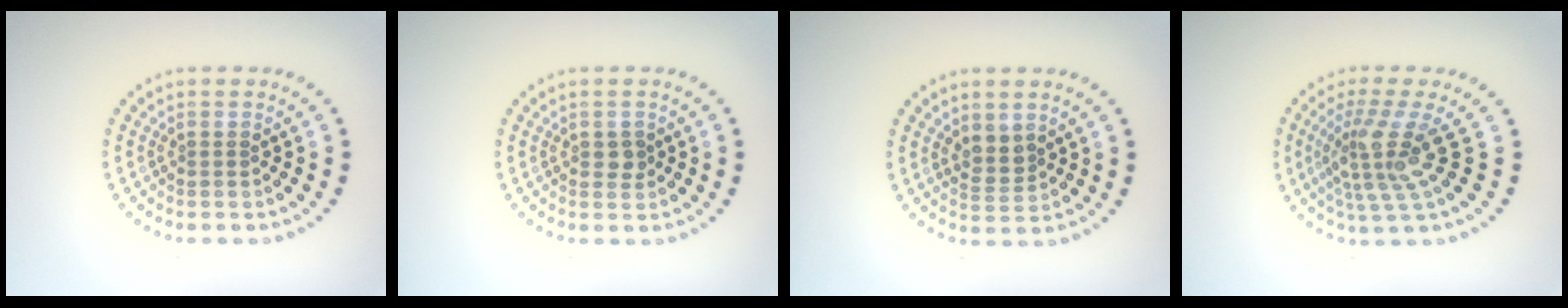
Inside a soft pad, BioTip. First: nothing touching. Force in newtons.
{"total": 1.3, "press": 1.3, "slide": 0.2}
{"total": 2.0, "press": 1.8, "slide": 1.0}
{"total": 4.6, "press": 3.3, "slide": 3.3}